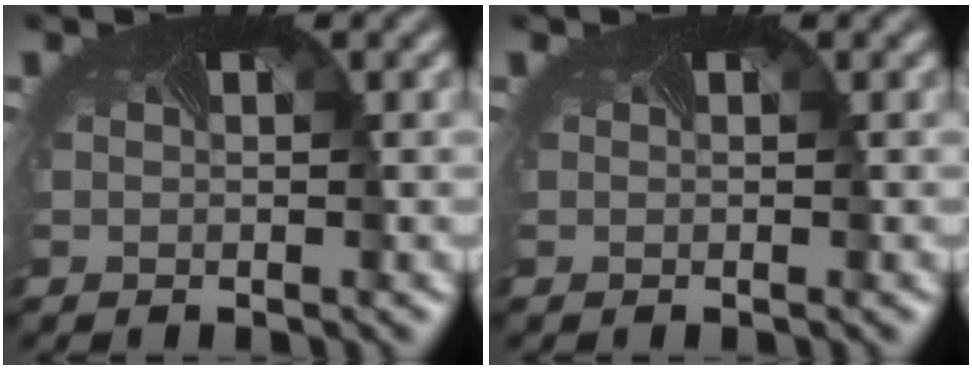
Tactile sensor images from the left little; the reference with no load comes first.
{"total": 0.0}